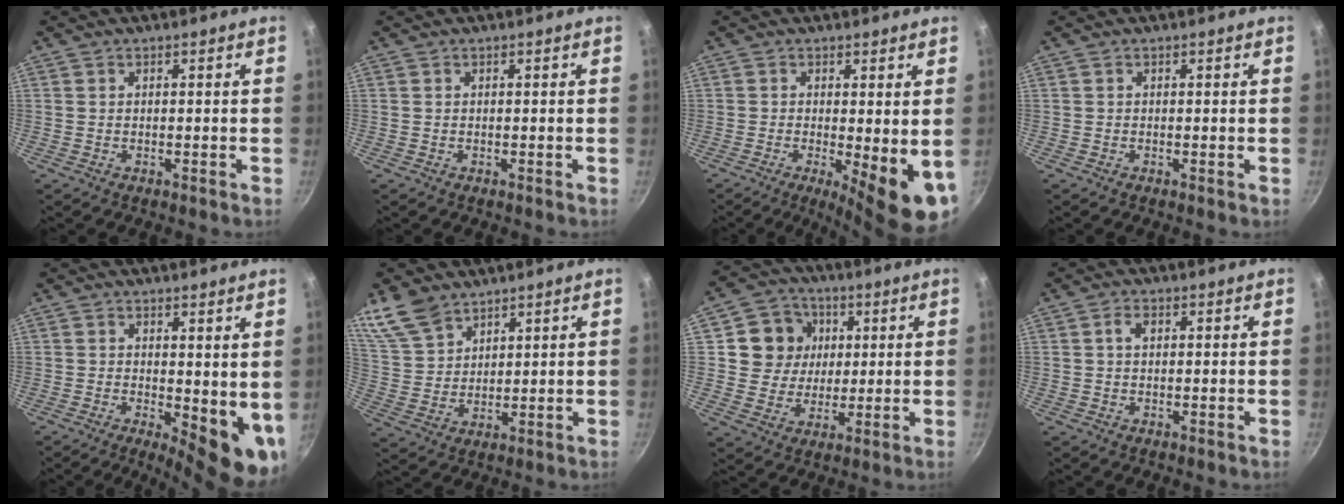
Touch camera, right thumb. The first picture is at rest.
{"total": 0.0}
{"total": 10.0, "force": [-1.6, 2.7, 9.5], "torque": [-0.112, -0.013, -0.014]}
{"total": 0.0}
{"total": 9.6, "force": [0.2, 4.1, 8.7], "torque": [-0.089, -0.013, 0.010]}
{"total": 9.3, "force": [7.1, 5.1, 3.3], "torque": [-0.047, -0.022, 0.153]}
{"total": 10.7, "force": [2.7, 9.7, 3.4], "torque": [-0.027, 0.002, 0.042]}
{"total": 1.9, "force": [0.4, 1.2, 1.4], "torque": [-0.022, 0.003, 0.006]}